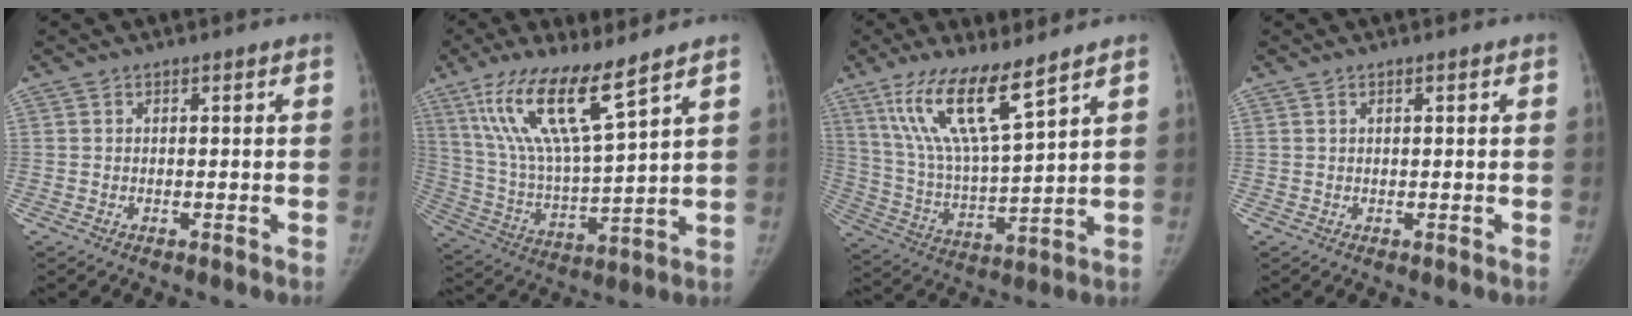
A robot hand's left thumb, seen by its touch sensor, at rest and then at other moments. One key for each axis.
{"total": 16.8, "fx": 10.2, "fy": 2.9, "fz": 13.0, "tx": -0.248, "ty": -0.053, "tz": 0.207}
{"total": 15.3, "fx": 9.6, "fy": 2.9, "fz": 11.6, "tx": -0.218, "ty": -0.051, "tz": 0.198}
{"total": 0.6, "fx": 0.3, "fy": 0.2, "fz": 0.5, "tx": -0.009, "ty": 0.002, "tz": 0.005}